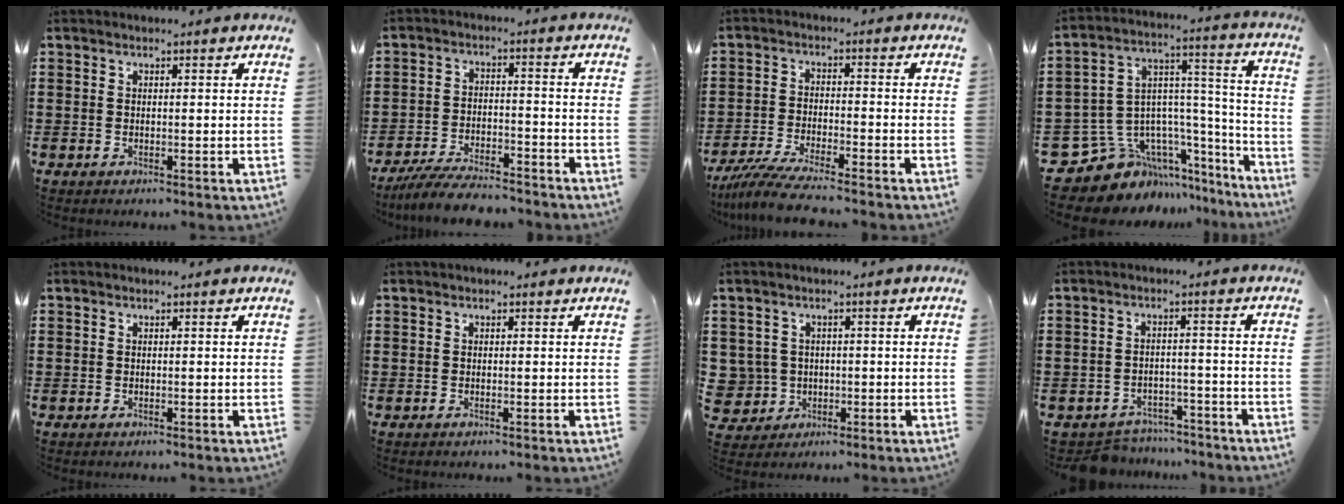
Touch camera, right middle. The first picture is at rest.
{"total": 6.5, "force": [-6.1, 0.6, 2.0], "torque": [-0.041, 0.001, -0.116]}
{"total": 6.3, "force": [-5.6, 0.0, 2.7], "torque": [-0.068, -0.017, -0.110]}
{"total": 9.8, "force": [-6.8, 6.7, 2.2], "torque": [-0.078, -0.005, -0.122]}
{"total": 0.0}
{"total": 0.0}
{"total": 4.1, "force": [-0.3, 4.0, 0.4], "torque": [-0.035, 0.004, -0.006]}
{"total": 4.1, "force": [-4.0, 0.9, -0.2], "torque": [-0.004, 0.005, -0.085]}